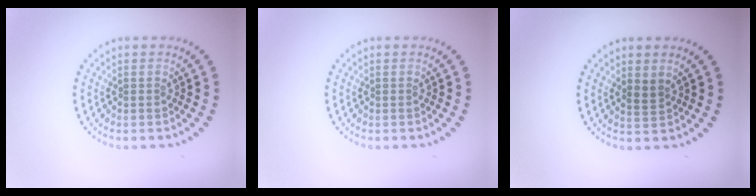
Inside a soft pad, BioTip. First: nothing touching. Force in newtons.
{"total": 0.0}
{"total": 1.2, "press": 0.9, "slide": 0.8}